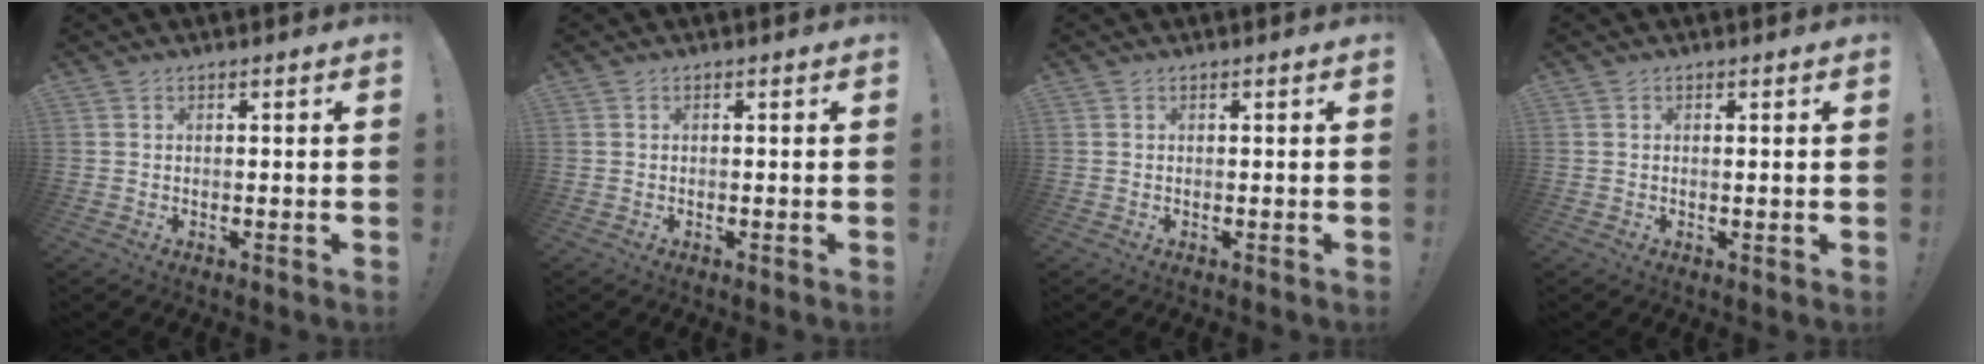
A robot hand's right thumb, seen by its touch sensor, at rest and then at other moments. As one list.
[{"total": 0.0}, {"total": 0.0}, {"total": 0.6, "force": [0.3, 0.0, 0.6], "torque": [-0.007, -0.001, 0.004]}]